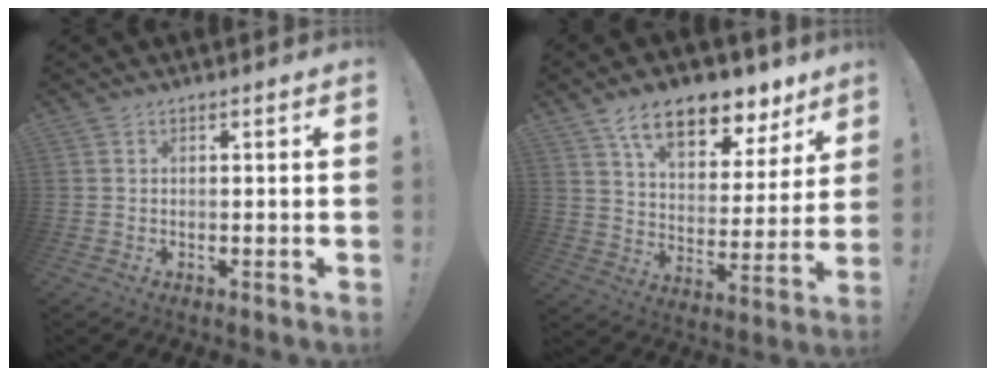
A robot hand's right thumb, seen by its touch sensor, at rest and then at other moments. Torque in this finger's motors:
{"motor_torque": [0.59, 3.42, 1.14, 0.81, 0.04]}